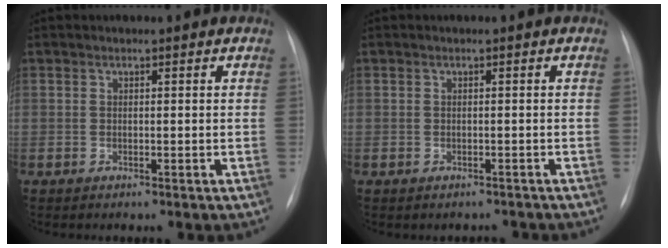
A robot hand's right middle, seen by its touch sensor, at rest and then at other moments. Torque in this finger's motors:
{"motor_torque": [-0.02, -0.03, -0.04, -0.01]}